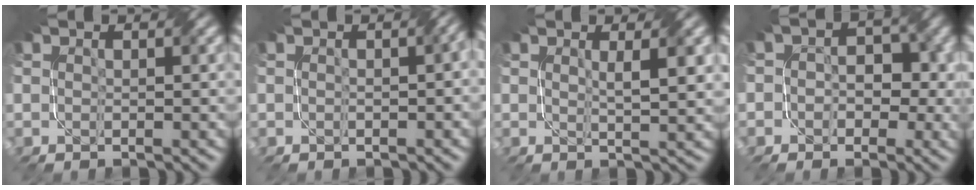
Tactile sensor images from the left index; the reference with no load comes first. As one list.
[{"total": 1.9, "force": [0.0, 0.6, 1.8], "torque": [-0.018, 0.000, 0.003]}, {"total": 2.2, "force": [0.8, 0.4, 2.0], "torque": [-0.025, -0.002, 0.013]}, {"total": 4.3, "force": [-0.2, 3.5, 2.5], "torque": [0.001, 0.008, -0.018]}]